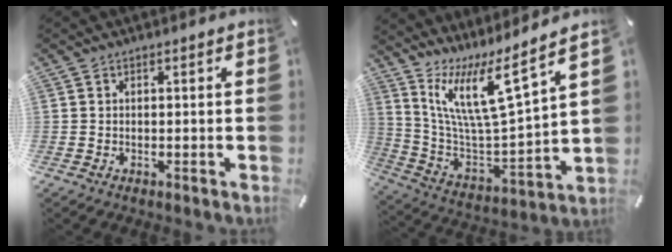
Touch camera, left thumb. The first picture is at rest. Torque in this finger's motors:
{"motor_torque": [0.97, -0.29, 1.34, -1.34, 0.42]}